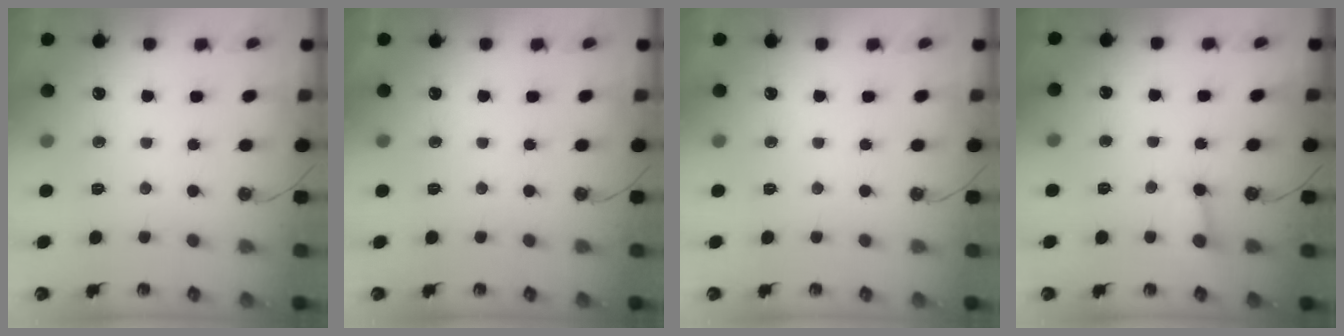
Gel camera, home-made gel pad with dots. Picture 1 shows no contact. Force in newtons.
{"total": 0.0}
{"total": 0.0}
{"total": 2.7, "press": 2.7, "slide": 0.3}